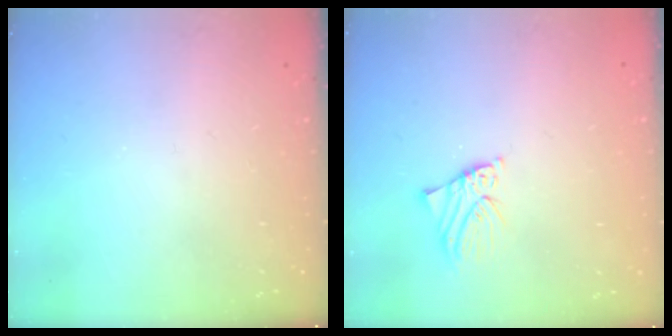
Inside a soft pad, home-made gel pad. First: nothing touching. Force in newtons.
{"total": 2.4, "press": 2.4, "slide": 0.3}